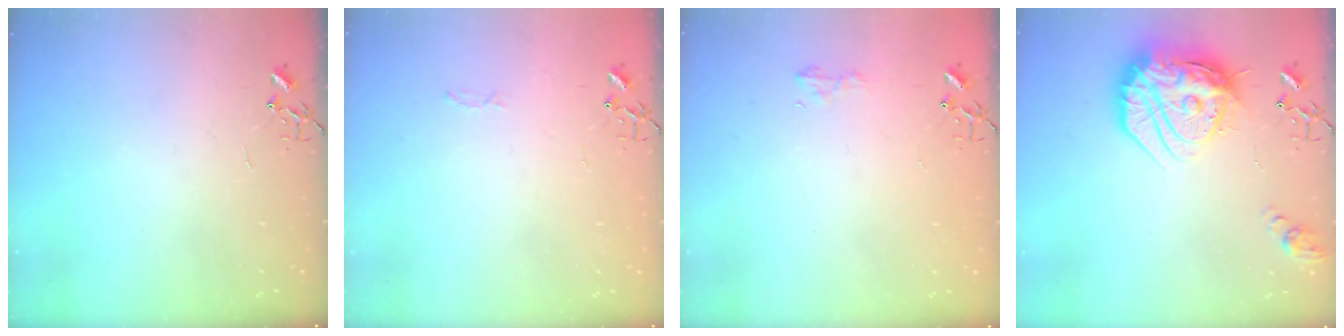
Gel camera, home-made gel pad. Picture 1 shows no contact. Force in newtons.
{"total": 2.8, "press": 2.8, "slide": 0.4}
{"total": 5.6, "press": 5.6, "slide": 0.6}
{"total": 23.9, "press": 23.8, "slide": 2.1}